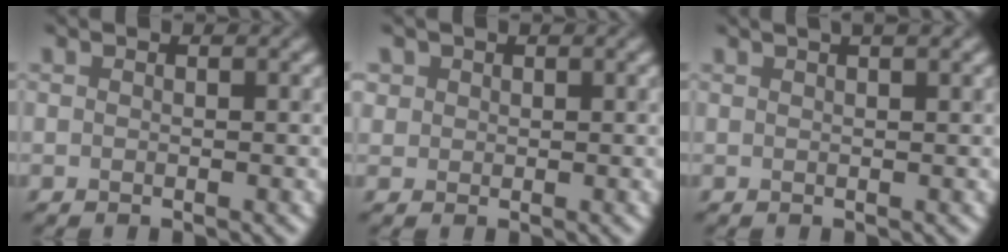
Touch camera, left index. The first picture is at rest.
{"total": 1.2, "force": [0.5, 1.0, 0.2], "torque": [0.002, -0.004, 0.011]}
{"total": 3.6, "force": [2.2, 1.4, 2.5], "torque": [-0.009, 0.014, 0.001]}